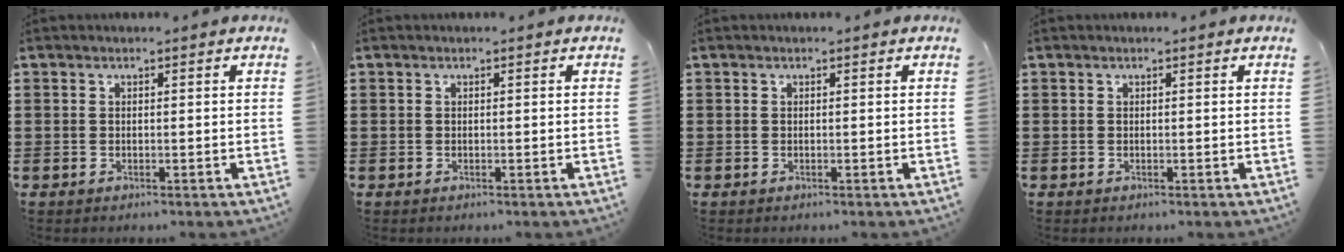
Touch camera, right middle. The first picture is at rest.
{"total": 0.0}
{"total": 0.0}
{"total": 0.0}